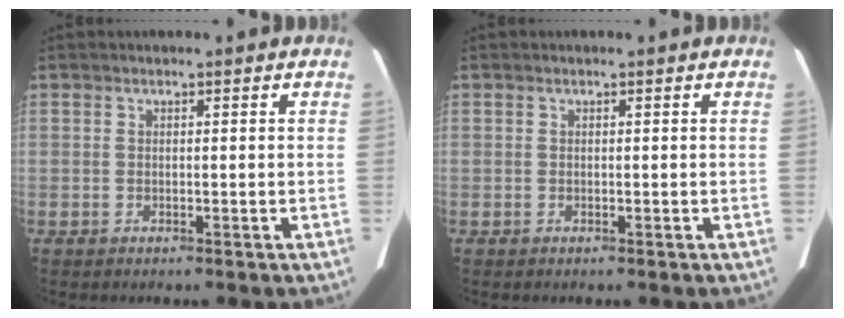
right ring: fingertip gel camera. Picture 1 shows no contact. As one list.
[{"total": 0.0}]